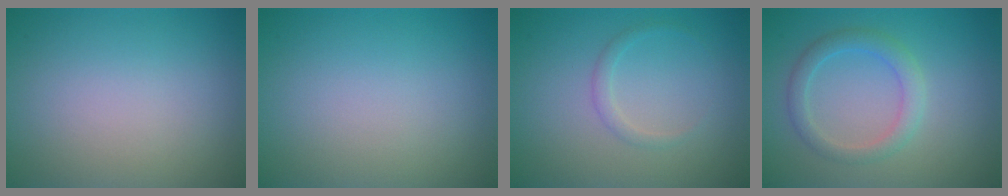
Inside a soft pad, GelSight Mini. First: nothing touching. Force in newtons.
{"total": 0.0}
{"total": 1.0, "press": 1.0, "slide": 0.1}
{"total": 2.6, "press": 2.6, "slide": 0.4}